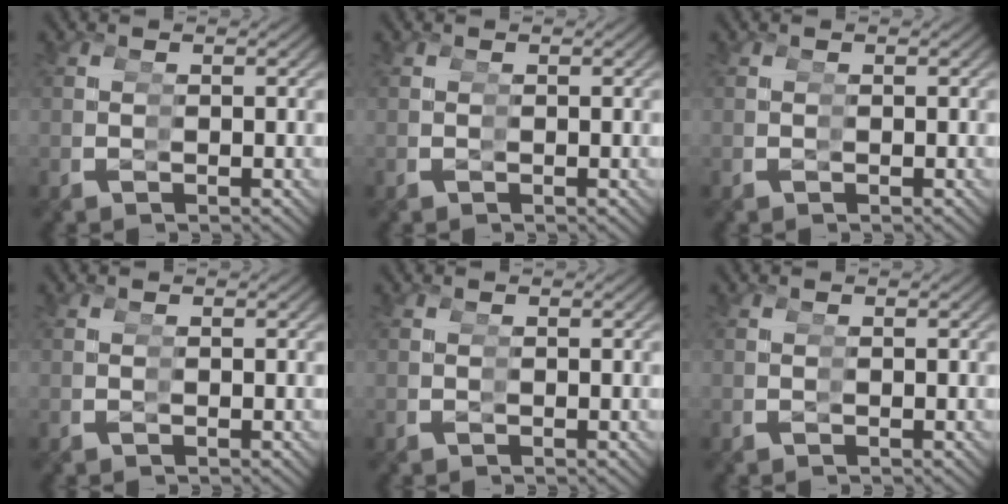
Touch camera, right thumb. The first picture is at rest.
{"total": 0.0}
{"total": 0.0}
{"total": 0.0}
{"total": 0.0}
{"total": 0.0}